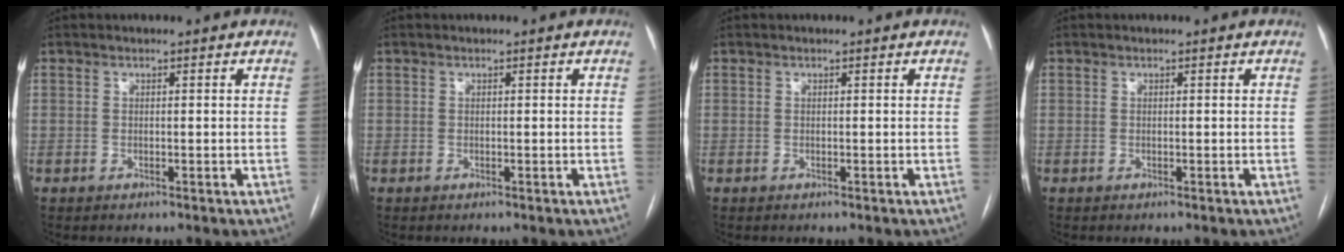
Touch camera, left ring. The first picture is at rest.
{"total": 0.0}
{"total": 0.0}
{"total": 0.0}